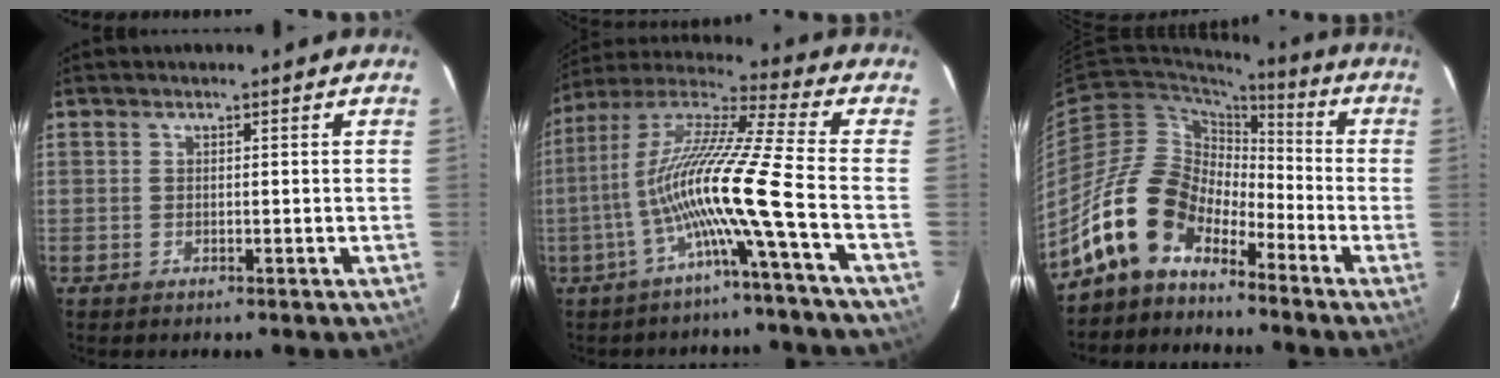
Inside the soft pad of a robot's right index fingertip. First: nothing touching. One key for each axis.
{"total": 14.5, "fx": -5.3, "fy": -2.0, "fz": 13.4, "tx": -0.229, "ty": -0.010, "tz": -0.107}
{"total": 14.0, "fx": -9.5, "fy": 8.1, "fz": 6.4, "tx": -0.118, "ty": 0.018, "tz": -0.182}